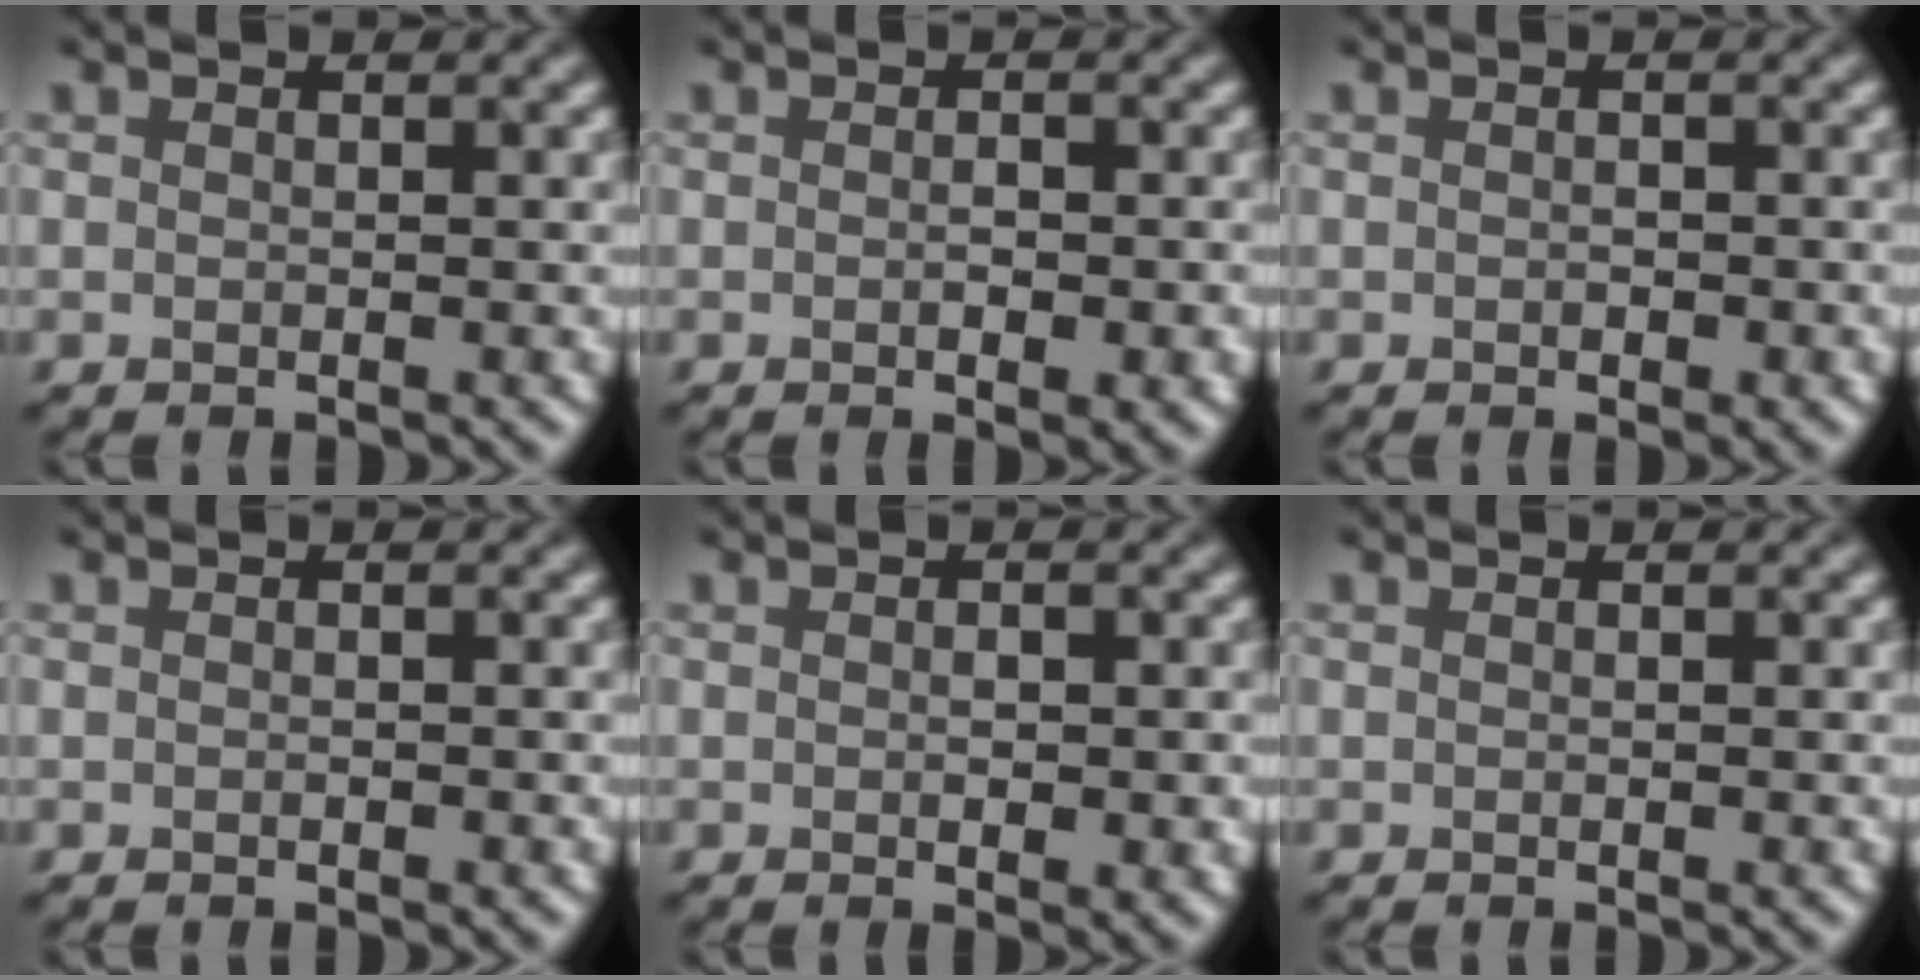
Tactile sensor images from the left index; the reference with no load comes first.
{"total": 1.8, "force": [-1.1, 0.4, 1.4], "torque": [-0.023, 0.002, 0.000]}
{"total": 1.1, "force": [-0.9, 0.4, 0.5], "torque": [-0.006, 0.004, 0.003]}
{"total": 0.6, "force": [-0.6, 0.0, 0.1], "torque": [0.004, -0.002, -0.001]}
{"total": 1.6, "force": [-0.9, 0.4, 1.2], "torque": [-0.021, 0.003, 0.004]}
{"total": 0.0}